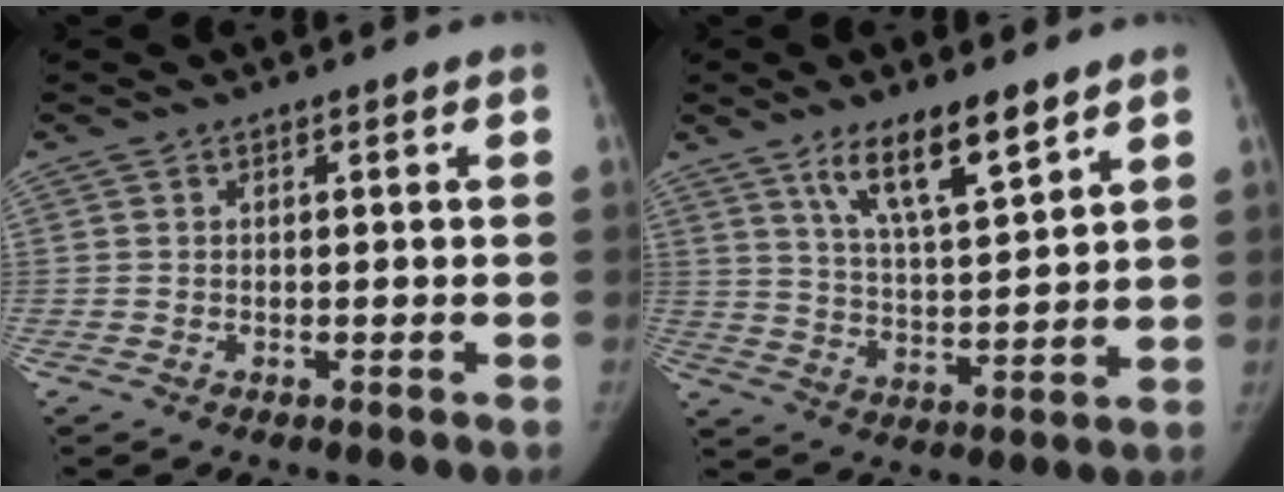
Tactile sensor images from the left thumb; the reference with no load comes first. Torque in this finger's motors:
{"motor_torque": [0.31, -0.20, 1.34, -1.11, 0.08]}